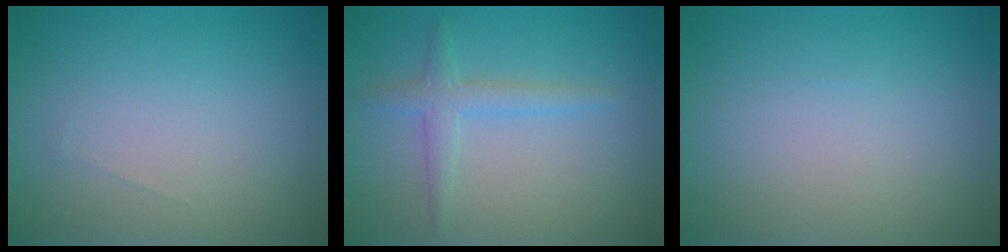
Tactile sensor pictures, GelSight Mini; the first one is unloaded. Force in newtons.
{"total": 2.1, "press": 2.1, "slide": 0.1}
{"total": 0.0}